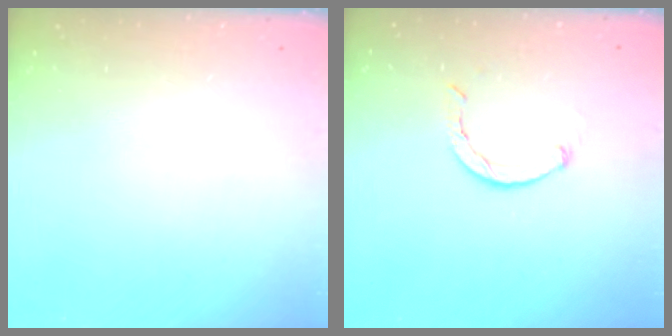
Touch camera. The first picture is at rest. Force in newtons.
{"total": 1.9, "press": 1.9, "slide": 0.3}